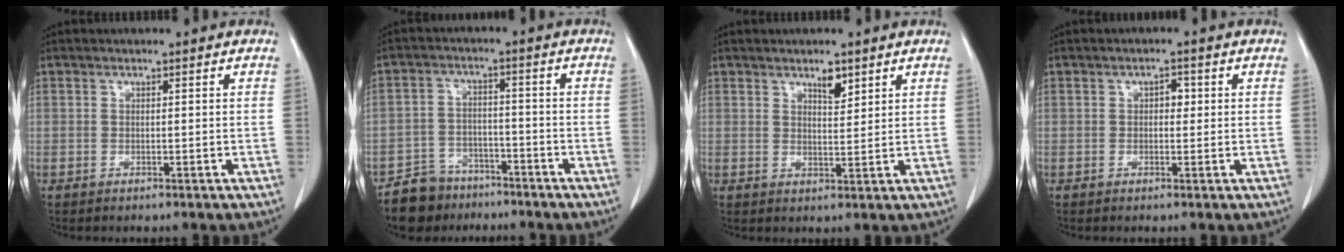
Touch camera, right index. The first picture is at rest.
{"total": 8.8, "force": [-6.9, 5.3, 0.8], "torque": [-0.018, 0.026, -0.120]}
{"total": 2.9, "force": [2.0, 0.9, 1.8], "torque": [-0.033, -0.005, 0.036]}
{"total": 1.7, "force": [0.3, 1.0, 1.3], "torque": [-0.017, 0.005, 0.002]}